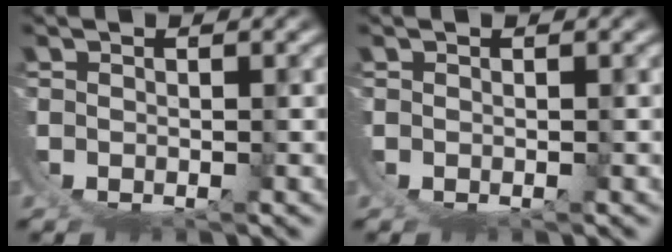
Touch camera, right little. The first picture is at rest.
{"total": 0.0}